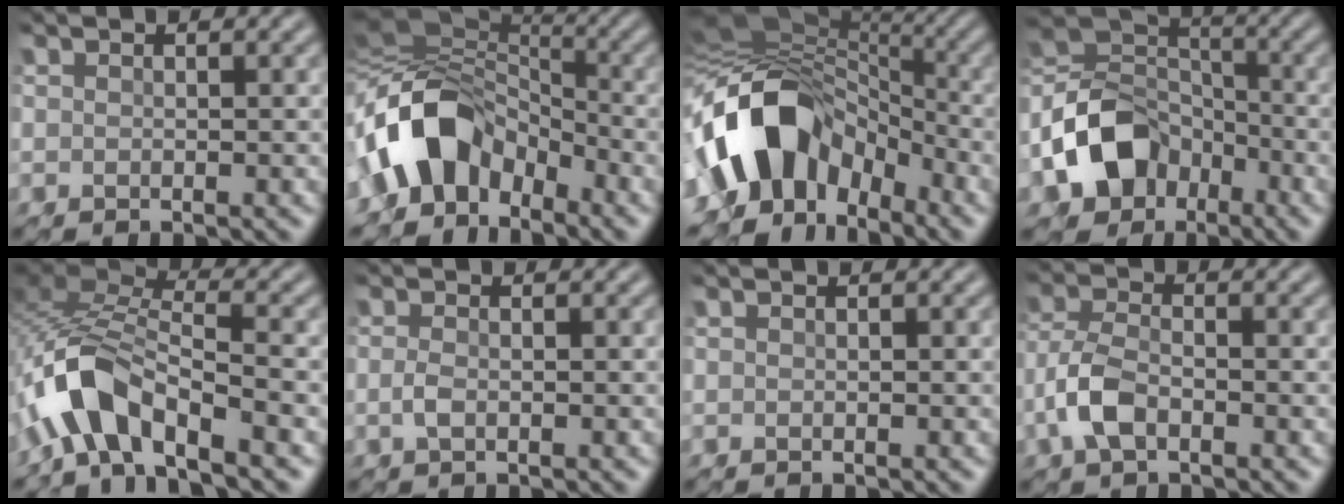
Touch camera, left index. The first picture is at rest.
{"total": 8.5, "force": [-4.3, 5.2, 5.2], "torque": [-0.088, 0.008, -0.091]}
{"total": 12.7, "force": [-5.0, 8.9, 7.5], "torque": [-0.145, 0.003, -0.101]}
{"total": 8.9, "force": [-4.9, 6.2, 4.2], "torque": [-0.085, -0.003, -0.101]}
{"total": 6.3, "force": [-4.8, 1.3, 3.9], "torque": [-0.075, 0.007, -0.102]}
{"total": 1.0, "force": [-0.5, 0.1, 0.8], "torque": [-0.027, 0.000, -0.010]}
{"total": 0.0}
{"total": 3.7, "force": [-2.2, 1.5, 2.6], "torque": [-0.068, 0.005, -0.050]}